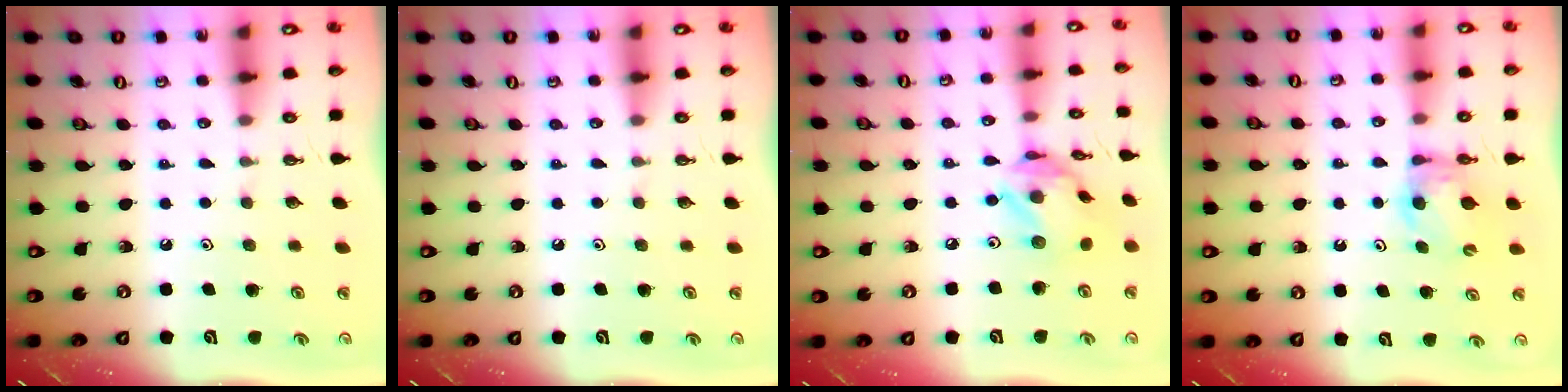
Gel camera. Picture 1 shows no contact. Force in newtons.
{"total": 0.0}
{"total": 13.6, "press": 13.6, "slide": 1.4}
{"total": 7.0, "press": 7.0, "slide": 0.3}